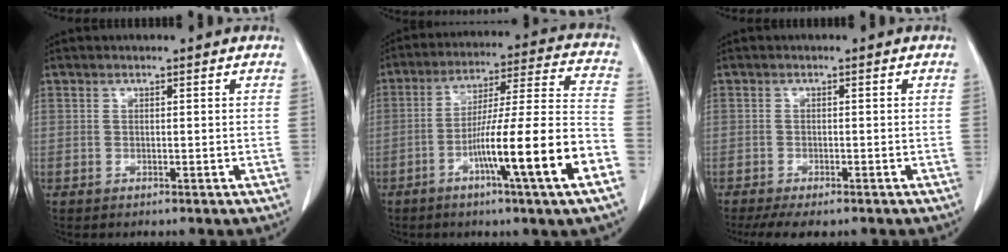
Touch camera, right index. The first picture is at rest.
{"total": 17.5, "force": [-7.3, -0.9, 15.9], "torque": [-0.254, -0.002, -0.120]}
{"total": 6.4, "force": [-5.1, 2.0, 3.3], "torque": [-0.043, -0.008, -0.072]}